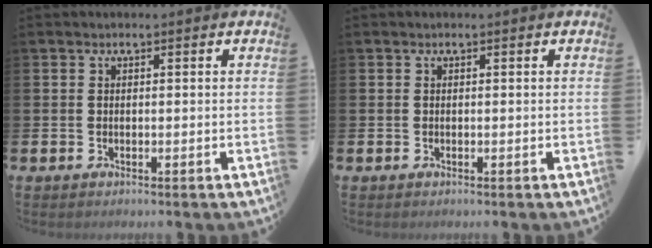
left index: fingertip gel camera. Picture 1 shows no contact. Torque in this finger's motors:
{"motor_torque": [0.23, -0.02, -0.02, 0.00]}